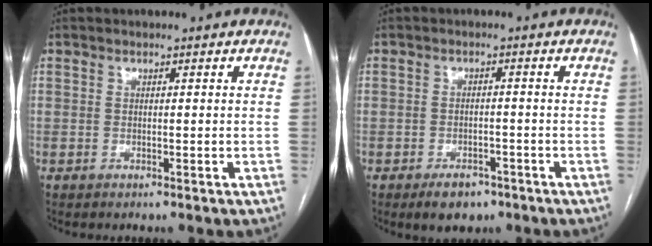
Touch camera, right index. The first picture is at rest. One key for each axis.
{"total": 4.4, "fx": -2.9, "fy": 2.6, "fz": 2.0, "tx": -0.030, "ty": 0.000, "tz": -0.038}